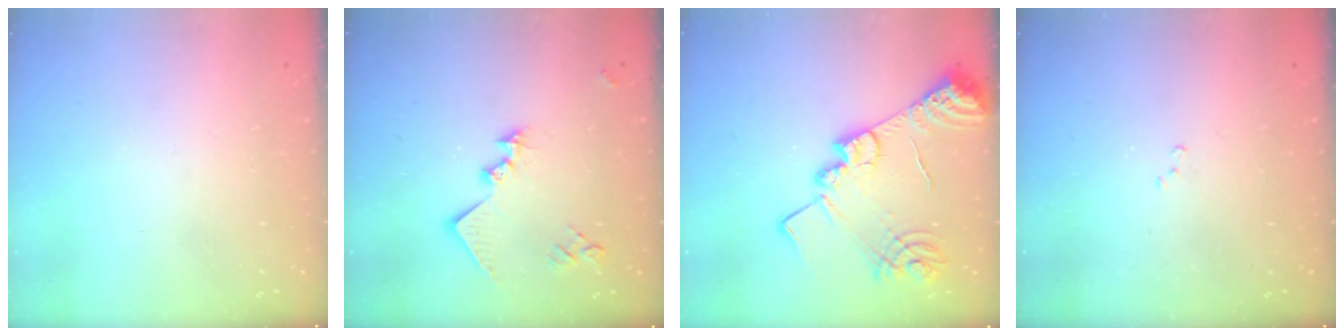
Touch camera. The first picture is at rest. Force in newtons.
{"total": 14.1, "press": 14.1, "slide": 0.4}
{"total": 18.2, "press": 18.1, "slide": 1.5}
{"total": 5.4, "press": 5.4, "slide": 0.9}